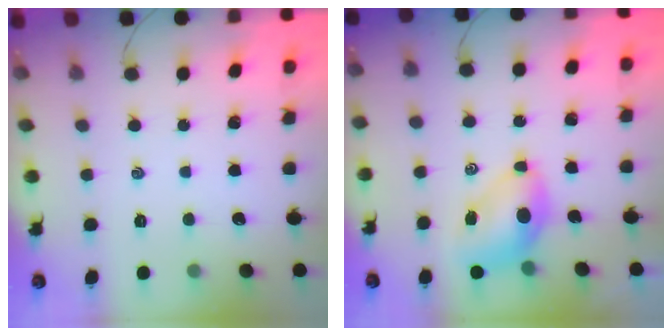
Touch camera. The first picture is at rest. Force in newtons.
{"total": 6.7, "press": 6.7, "slide": 1.1}